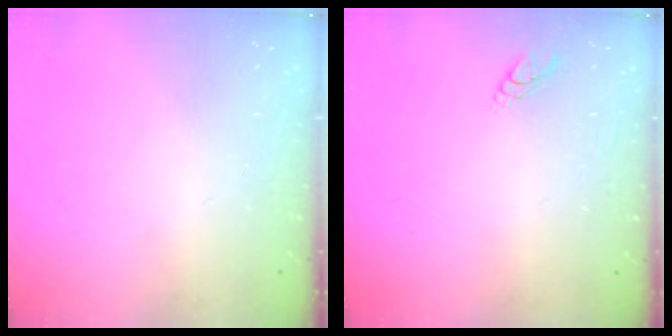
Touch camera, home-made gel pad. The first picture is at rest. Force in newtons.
{"total": 2.8, "press": 2.8, "slide": 0.3}